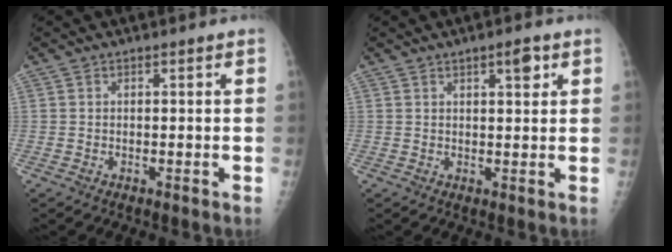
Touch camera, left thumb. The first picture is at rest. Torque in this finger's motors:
{"motor_torque": [-0.31, 0.04, -0.15, -0.07, 0.04]}